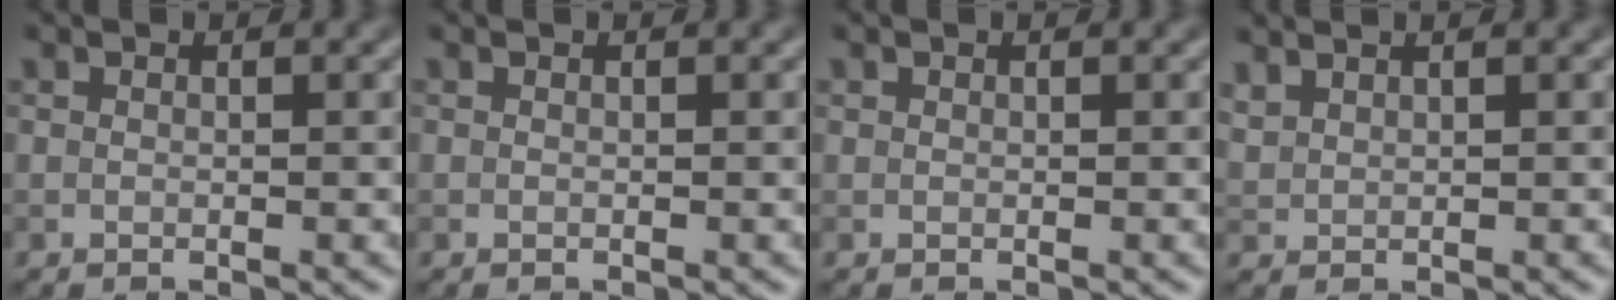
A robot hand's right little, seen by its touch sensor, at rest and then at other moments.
{"total": 0.0}
{"total": 0.0}
{"total": 1.3, "force": [1.2, 0.4, 0.3], "torque": [-0.014, 0.004, 0.033]}